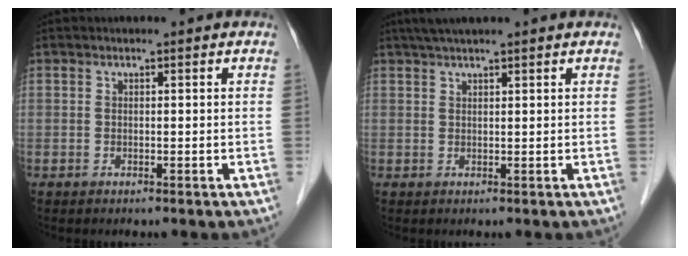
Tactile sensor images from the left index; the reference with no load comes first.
{"total": 5.3, "force": [4.4, -0.1, 3.0], "torque": [-0.049, 0.037, 0.073]}